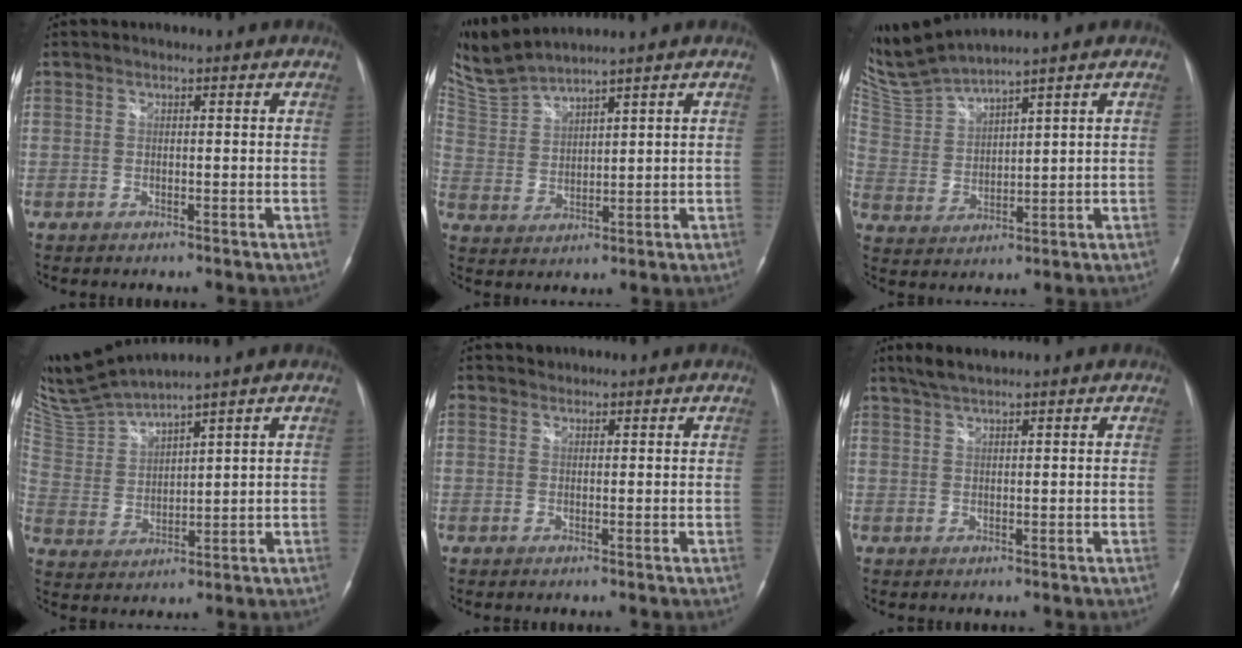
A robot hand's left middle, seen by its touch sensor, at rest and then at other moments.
{"total": 7.1, "force": [6.7, -0.6, 2.3], "torque": [-0.072, 0.009, 0.149]}
{"total": 8.6, "force": [8.2, -1.4, 2.5], "torque": [-0.075, 0.003, 0.180]}
{"total": 9.5, "force": [8.8, -1.2, 3.3], "torque": [-0.086, 0.001, 0.188]}
{"total": 1.1, "force": [0.7, 0.8, -0.1], "torque": [0.005, 0.004, 0.009]}
{"total": 2.7, "force": [2.3, 0.1, 1.5], "torque": [-0.033, 0.007, 0.047]}